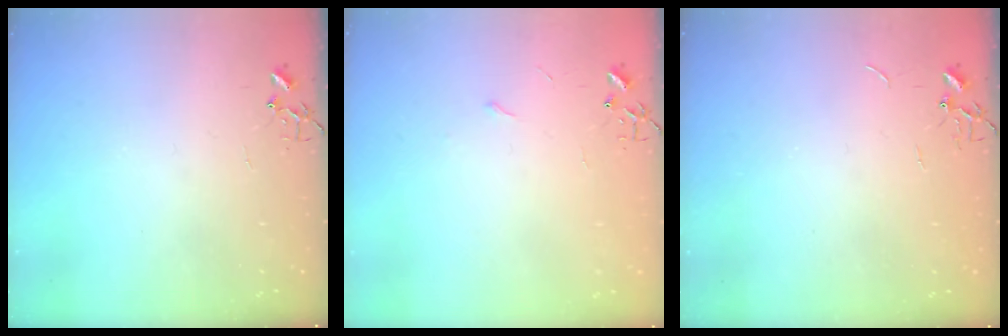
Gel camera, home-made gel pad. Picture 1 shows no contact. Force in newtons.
{"total": 3.2, "press": 3.1, "slide": 0.5}
{"total": 0.6, "press": 0.6, "slide": 0.1}